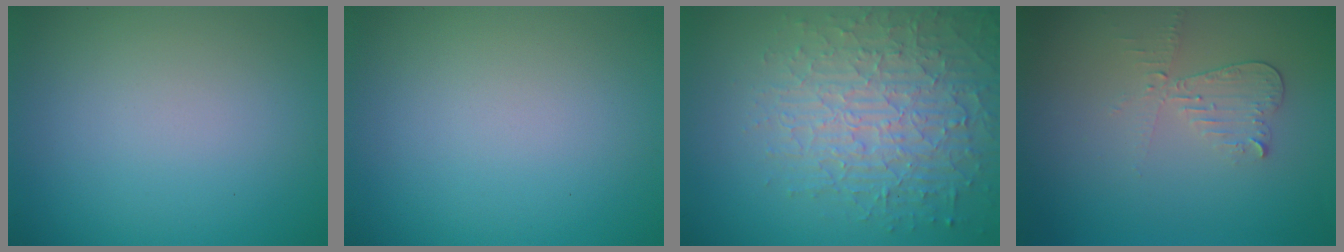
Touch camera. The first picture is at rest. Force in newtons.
{"total": 0.0}
{"total": 6.0, "press": 5.0, "slide": 3.3}
{"total": 2.1, "press": 2.1, "slide": 0.4}